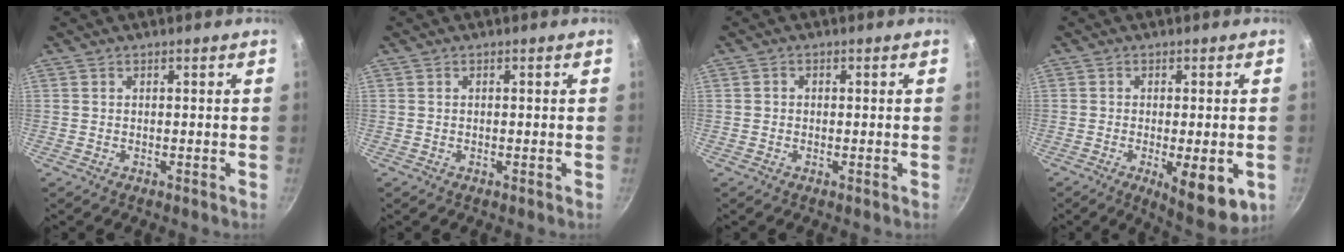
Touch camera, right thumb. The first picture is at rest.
{"total": 0.0}
{"total": 0.8, "force": [-0.1, 0.7, 0.3], "torque": [0.001, 0.002, -0.005]}
{"total": 10.4, "force": [-3.4, 3.5, 9.2], "torque": [-0.124, -0.014, -0.042]}